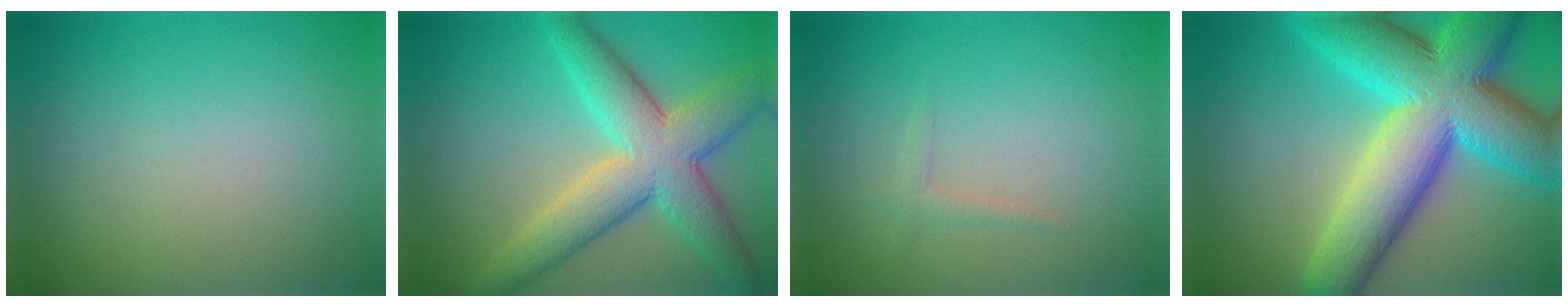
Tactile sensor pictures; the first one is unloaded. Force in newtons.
{"total": 8.6, "press": 8.6, "slide": 0.6}
{"total": 0.9, "press": 0.9, "slide": 0.1}
{"total": 15.4, "press": 15.4, "slide": 0.4}